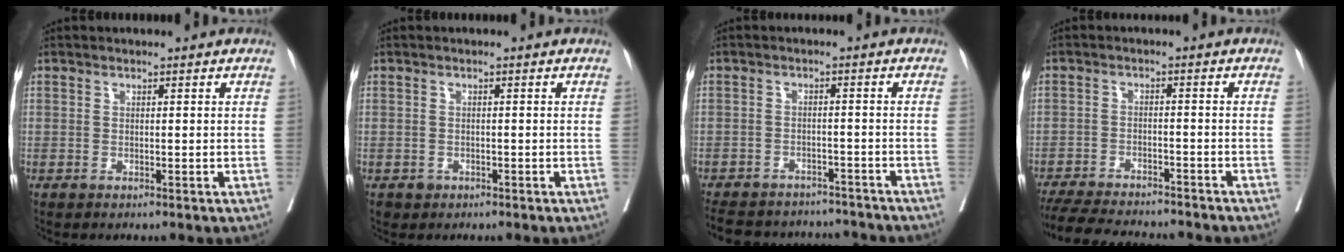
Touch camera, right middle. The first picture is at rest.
{"total": 1.3, "force": [-0.6, 1.1, 0.2], "torque": [-0.003, 0.003, -0.007]}
{"total": 16.1, "force": [-14.6, 5.1, 4.4], "torque": [-0.108, 0.004, -0.190]}
{"total": 15.1, "force": [-13.6, 2.7, 6.1], "torque": [-0.119, -0.021, -0.192]}